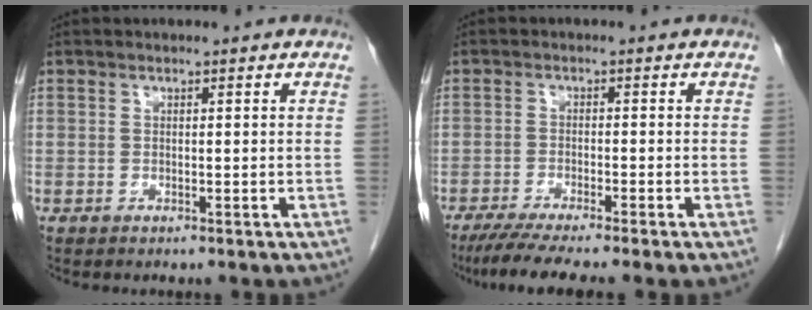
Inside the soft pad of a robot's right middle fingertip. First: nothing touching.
{"total": 7.1, "force": [-5.7, -0.5, 4.3], "torque": [-0.063, -0.019, -0.092]}